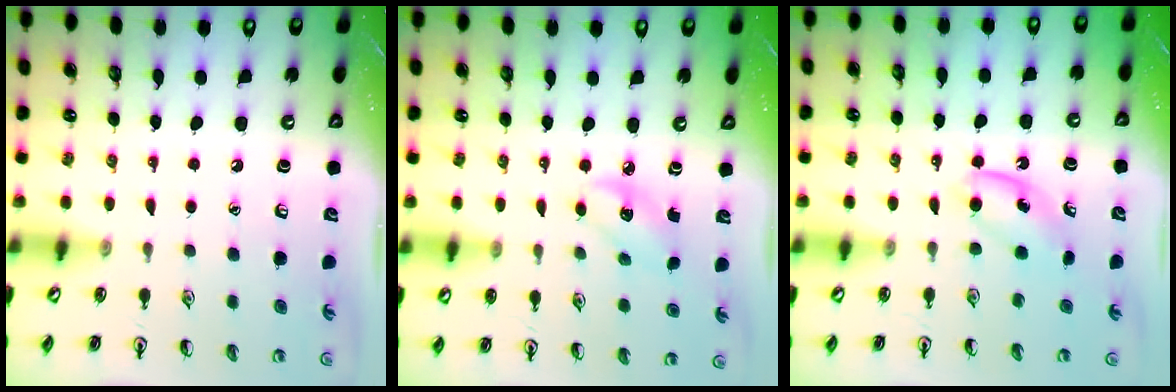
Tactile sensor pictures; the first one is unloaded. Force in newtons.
{"total": 2.8, "press": 2.7, "slide": 0.8}
{"total": 4.8, "press": 4.6, "slide": 1.6}